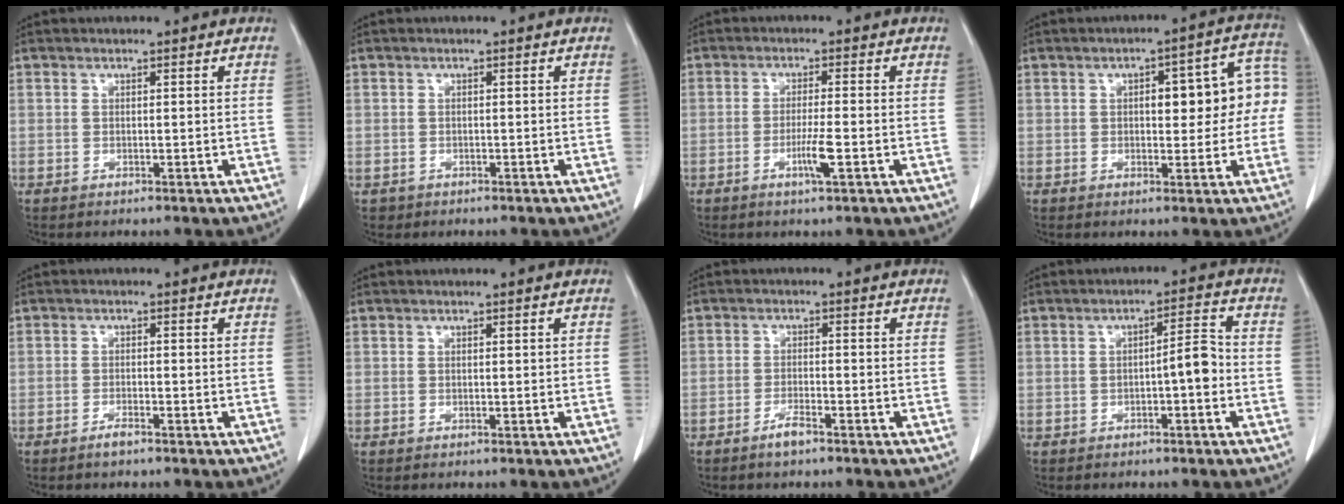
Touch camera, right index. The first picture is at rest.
{"total": 1.2, "force": [-0.5, 1.1, -0.1], "torque": [-0.007, 0.003, -0.005]}
{"total": 3.8, "force": [-1.5, -0.2, 3.5], "torque": [-0.066, -0.006, -0.028]}
{"total": 10.5, "force": [0.8, 3.9, 9.7], "torque": [-0.112, 0.046, 0.012]}
{"total": 1.5, "force": [-1.2, 0.2, 0.9], "torque": [-0.020, -0.001, -0.019]}
{"total": 0.0}
{"total": 2.5, "force": [-1.8, 0.3, 1.6], "torque": [-0.033, -0.001, -0.032]}
{"total": 4.2, "force": [-1.0, 0.8, 4.0], "torque": [-0.054, 0.014, -0.015]}